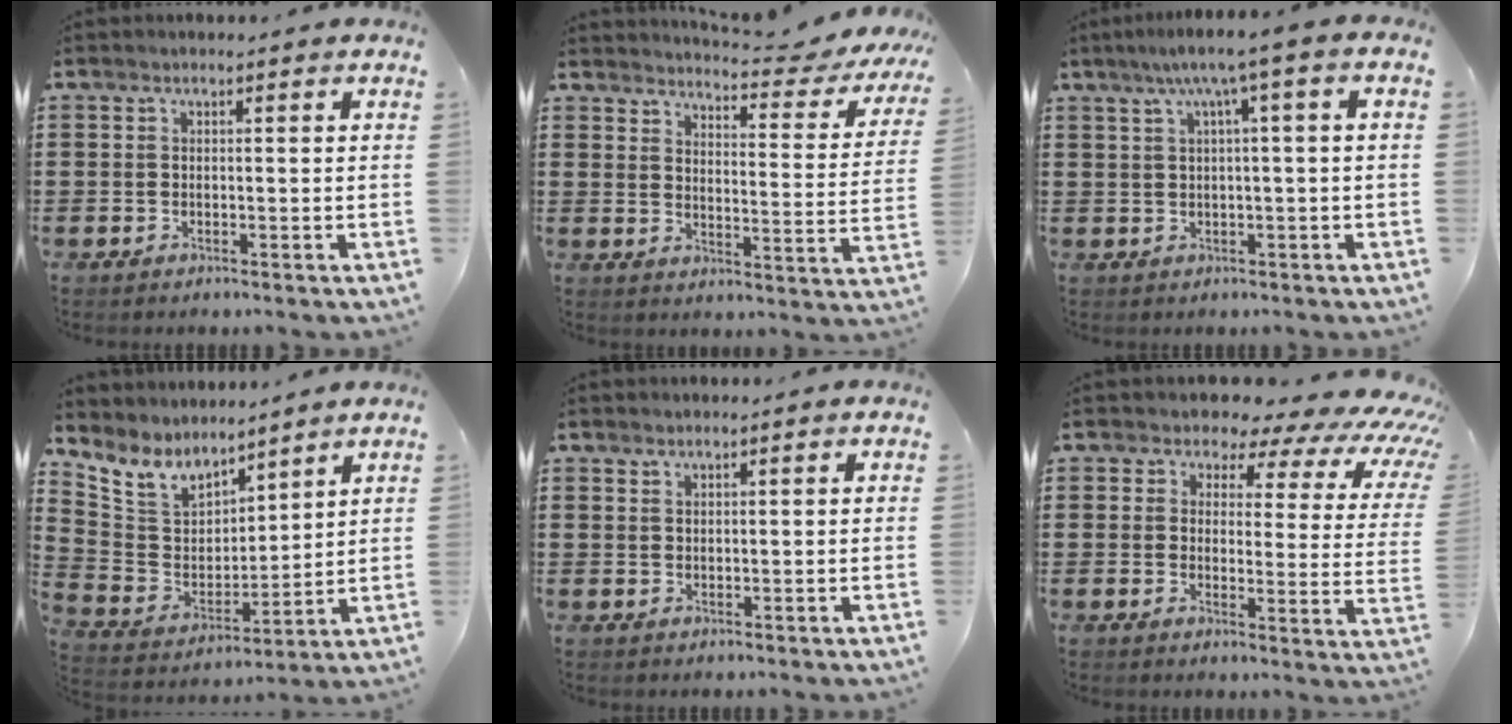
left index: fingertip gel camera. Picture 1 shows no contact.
{"total": 4.7, "force": [4.4, 0.1, 1.7], "torque": [-0.033, -0.043, 0.065]}
{"total": 4.2, "force": [0.7, -0.4, 4.1], "torque": [-0.080, -0.003, 0.003]}
{"total": 7.2, "force": [6.0, 3.6, 1.5], "torque": [-0.074, -0.043, 0.109]}
{"total": 1.2, "force": [1.2, 0.3, 0.1], "torque": [-0.004, 0.000, 0.023]}
{"total": 5.2, "force": [3.9, 2.4, 2.5], "torque": [-0.055, -0.027, 0.059]}